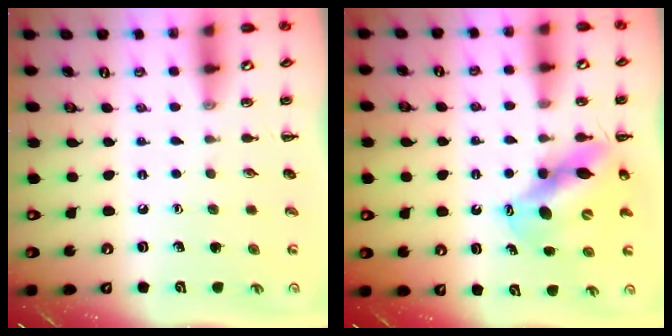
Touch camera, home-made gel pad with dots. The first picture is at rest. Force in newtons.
{"total": 11.8, "press": 11.3, "slide": 3.2}